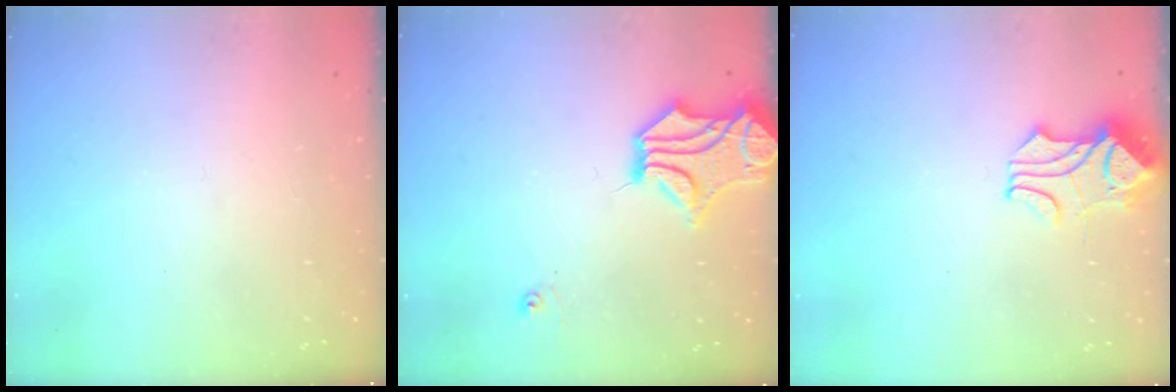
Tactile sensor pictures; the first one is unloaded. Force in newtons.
{"total": 4.5, "press": 4.0, "slide": 2.0}
{"total": 1.8, "press": 1.4, "slide": 1.2}